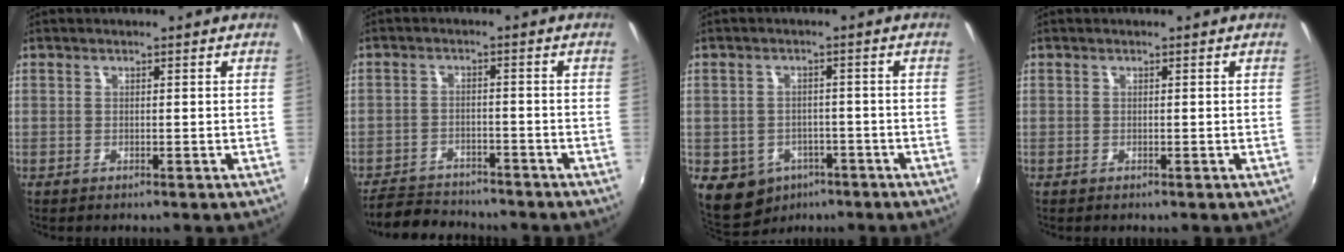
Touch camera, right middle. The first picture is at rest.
{"total": 8.7, "force": [-7.9, 2.8, 2.3], "torque": [-0.074, 0.000, -0.124]}
{"total": 8.8, "force": [-4.4, 7.1, 3.1], "torque": [-0.083, -0.001, -0.049]}
{"total": 0.0}